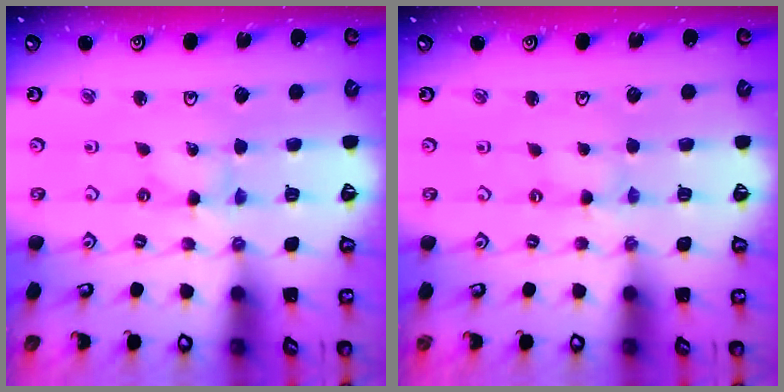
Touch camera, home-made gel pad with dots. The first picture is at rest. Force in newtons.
{"total": 0.0}